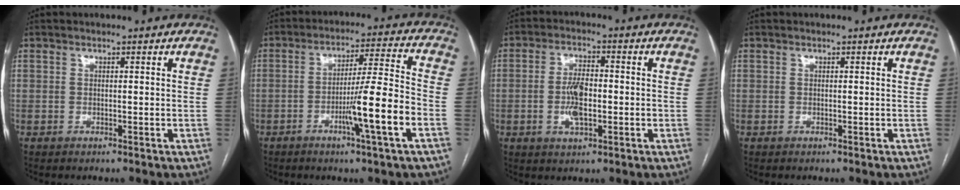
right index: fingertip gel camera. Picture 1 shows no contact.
{"total": 11.4, "force": [-4.1, -0.9, 10.5], "torque": [-0.175, -0.004, -0.069]}
{"total": 6.1, "force": [-1.0, 2.3, 5.6], "torque": [-0.116, 0.004, -0.017]}
{"total": 0.0}